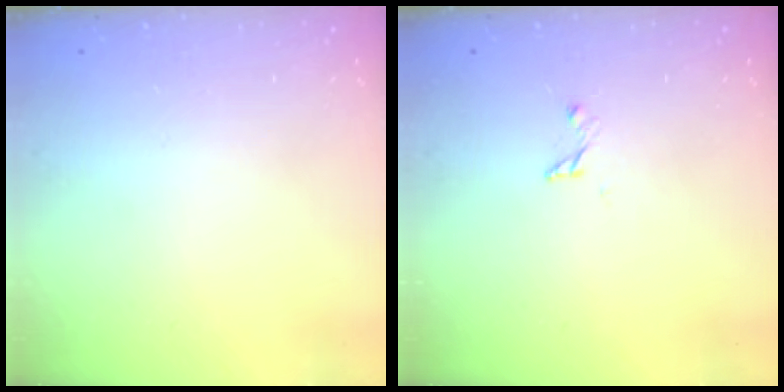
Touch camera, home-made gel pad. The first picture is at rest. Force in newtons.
{"total": 3.3, "press": 3.3, "slide": 0.2}